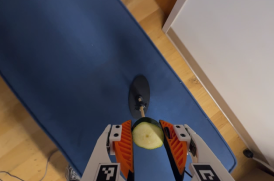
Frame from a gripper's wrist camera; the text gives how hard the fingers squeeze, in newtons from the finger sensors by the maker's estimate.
{"total": 8.5, "left": 7.6, "right": 9.5}